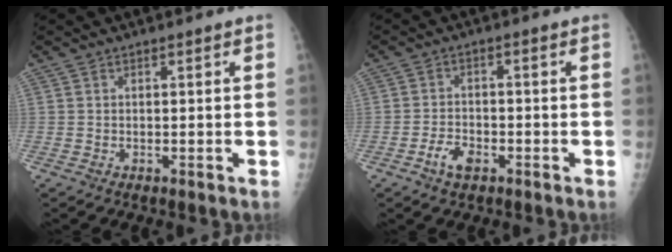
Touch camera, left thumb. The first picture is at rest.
{"total": 4.1, "force": [-2.2, 2.3, 2.6], "torque": [-0.044, 0.016, -0.040]}